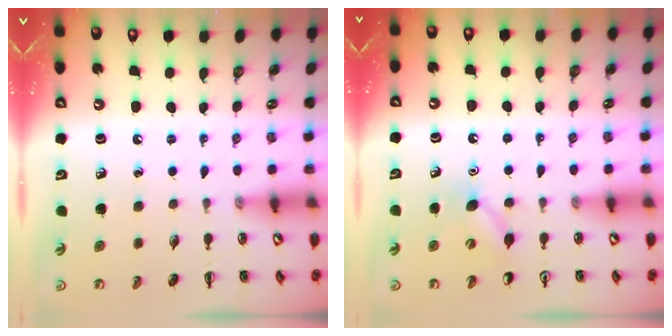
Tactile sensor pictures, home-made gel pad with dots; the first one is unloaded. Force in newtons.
{"total": 5.2, "press": 5.0, "slide": 1.4}